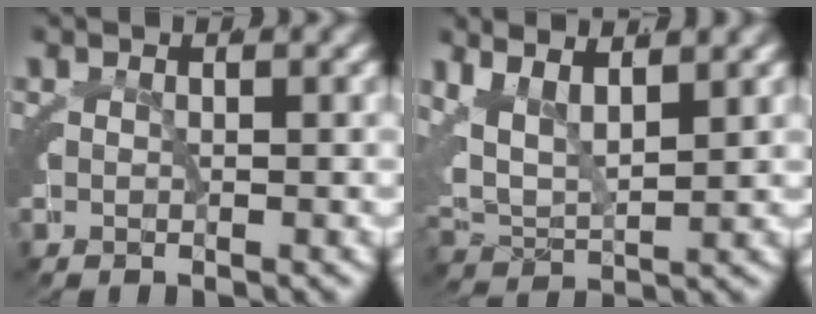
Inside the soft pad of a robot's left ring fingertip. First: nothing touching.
{"total": 8.2, "force": [2.4, 6.1, 5.0], "torque": [-0.126, -0.011, 0.039]}